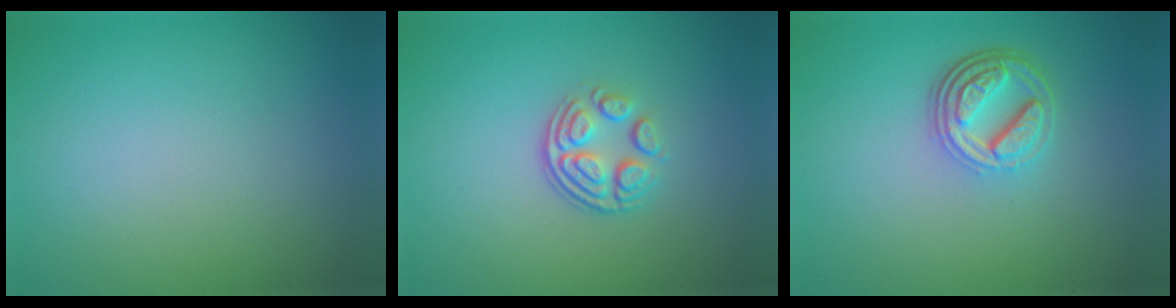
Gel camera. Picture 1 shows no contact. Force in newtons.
{"total": 3.6, "press": 2.5, "slide": 2.6}
{"total": 4.4, "press": 3.4, "slide": 2.9}